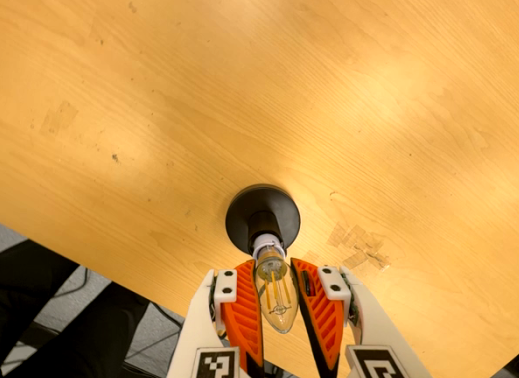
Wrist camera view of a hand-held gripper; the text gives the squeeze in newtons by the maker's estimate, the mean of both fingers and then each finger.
{"total": 16.0, "left": 16.4, "right": 15.6}